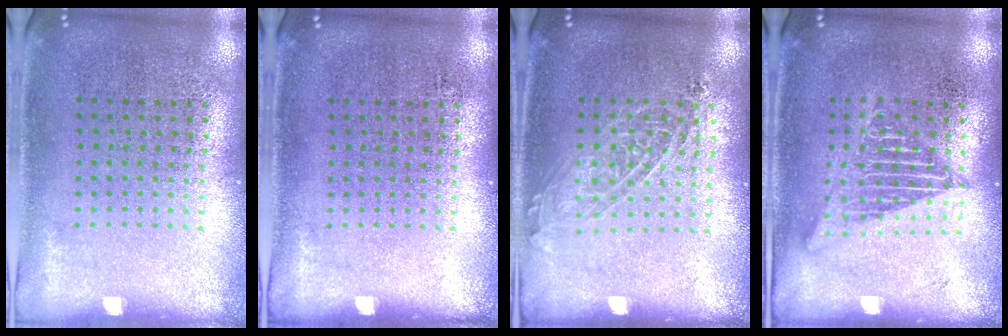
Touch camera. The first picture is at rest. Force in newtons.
{"total": 0.0}
{"total": 1.3, "press": 1.1, "slide": 0.5}
{"total": 1.7, "press": 1.7, "slide": 0.2}